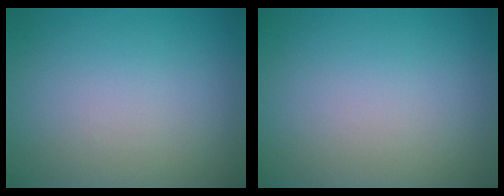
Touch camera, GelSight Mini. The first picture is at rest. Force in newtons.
{"total": 0.0}